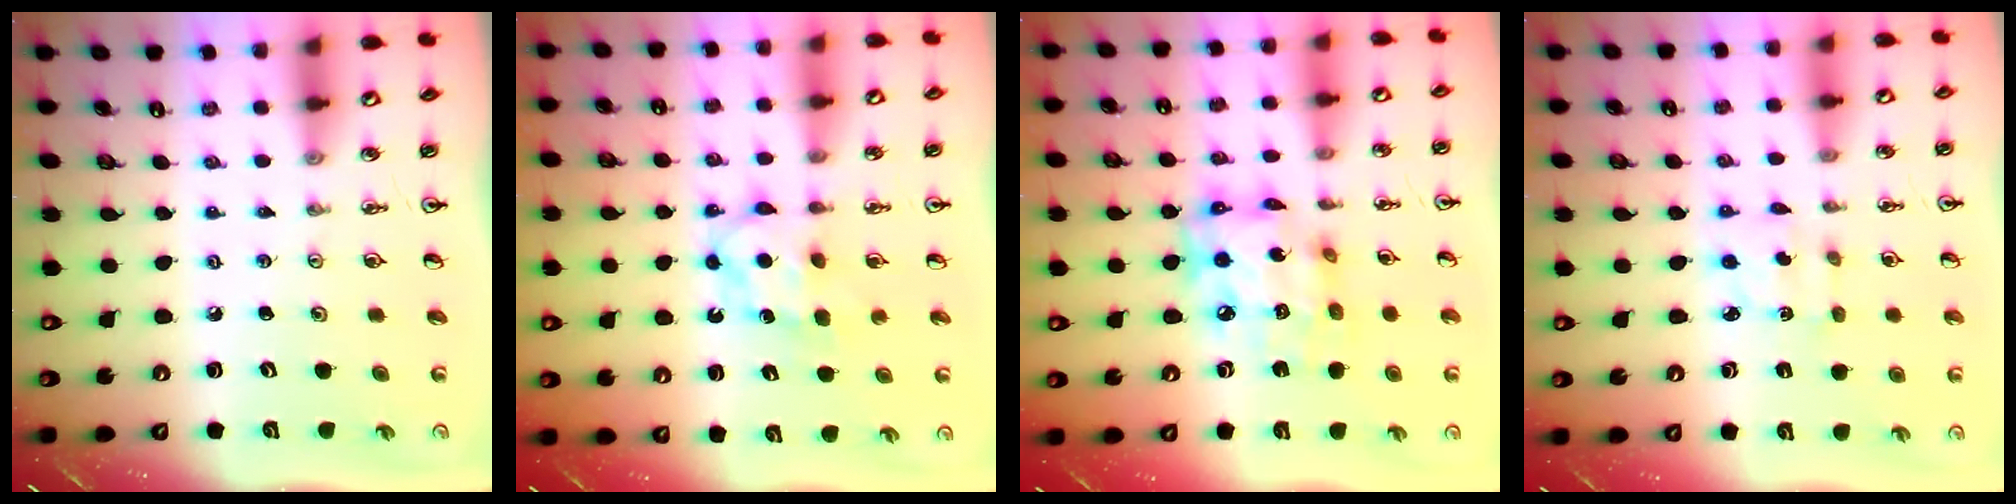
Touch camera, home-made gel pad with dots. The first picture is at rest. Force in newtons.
{"total": 6.5, "press": 6.5, "slide": 0.3}
{"total": 14.3, "press": 14.3, "slide": 1.5}
{"total": 2.3, "press": 2.3, "slide": 0.2}